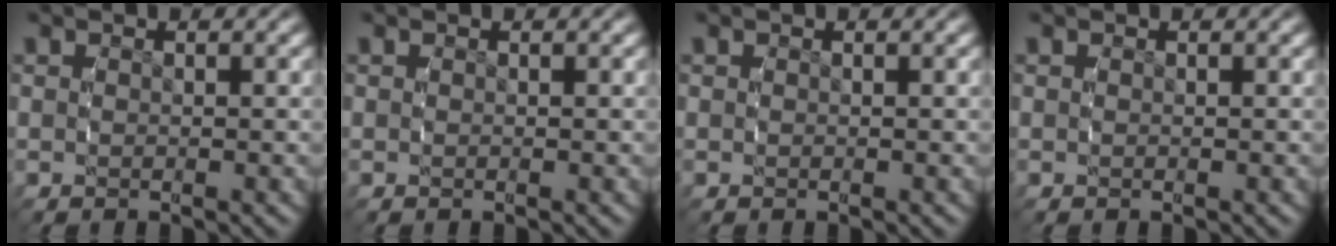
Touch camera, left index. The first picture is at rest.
{"total": 0.0}
{"total": 0.0}
{"total": 0.0}